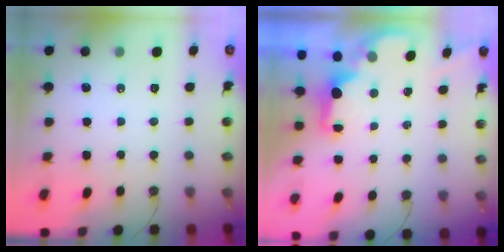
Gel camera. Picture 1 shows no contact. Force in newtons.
{"total": 1.8, "press": 1.6, "slide": 0.8}